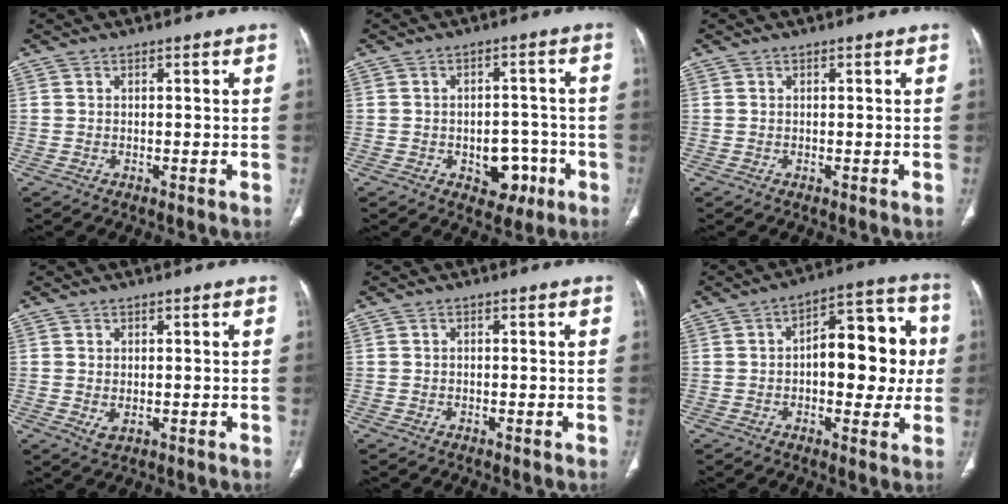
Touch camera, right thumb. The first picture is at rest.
{"total": 7.3, "force": [-2.8, 5.0, 4.4], "torque": [-0.025, 0.024, -0.029]}
{"total": 0.0}
{"total": 2.1, "force": [-0.2, 1.3, 1.6], "torque": [-0.030, -0.005, 0.004]}
{"total": 0.0}
{"total": 15.5, "force": [0.6, 7.6, 13.5], "torque": [-0.138, 0.027, 0.005]}